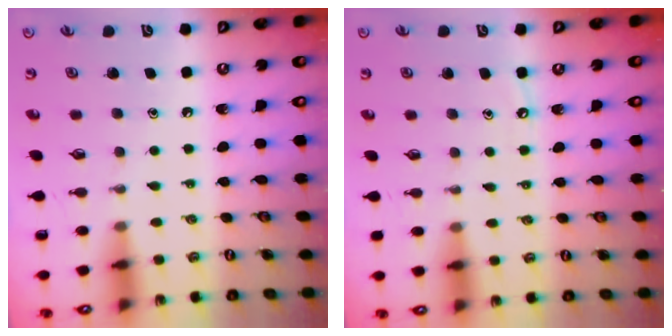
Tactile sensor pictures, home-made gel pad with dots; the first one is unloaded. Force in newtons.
{"total": 3.5, "press": 3.5, "slide": 0.5}